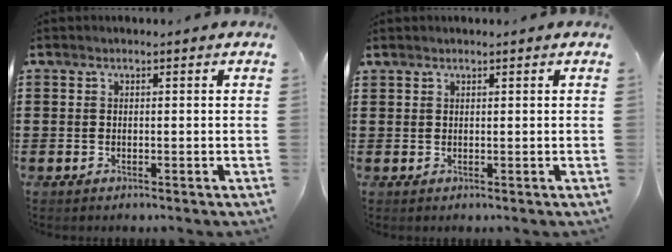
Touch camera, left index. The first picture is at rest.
{"total": 0.8, "force": [0.7, 0.3, 0.1], "torque": [-0.004, 0.000, 0.014]}